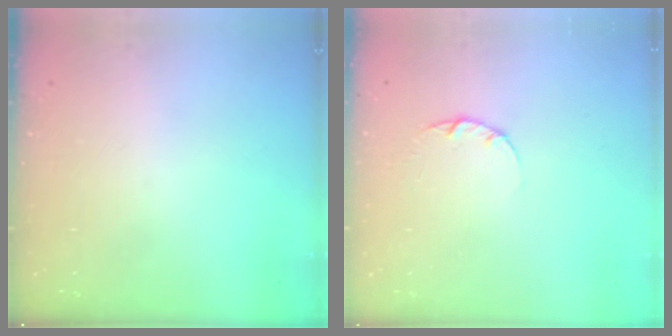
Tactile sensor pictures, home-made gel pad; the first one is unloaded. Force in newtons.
{"total": 2.2, "press": 2.2, "slide": 0.3}